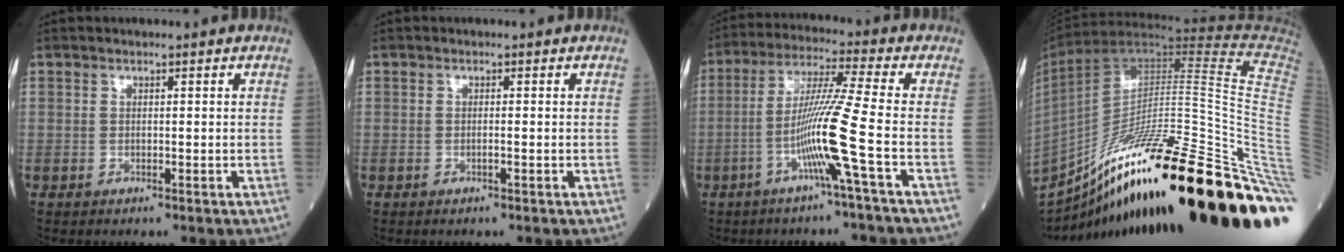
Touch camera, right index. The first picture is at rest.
{"total": 0.6, "force": [-0.2, -0.1, 0.5], "torque": [-0.010, 0.001, -0.005]}
{"total": 10.3, "force": [-3.4, -2.5, 9.4], "torque": [-0.182, -0.001, -0.069]}
{"total": 40.0, "force": [-18.4, 1.3, 35.5], "torque": [-0.441, 0.005, -0.299]}